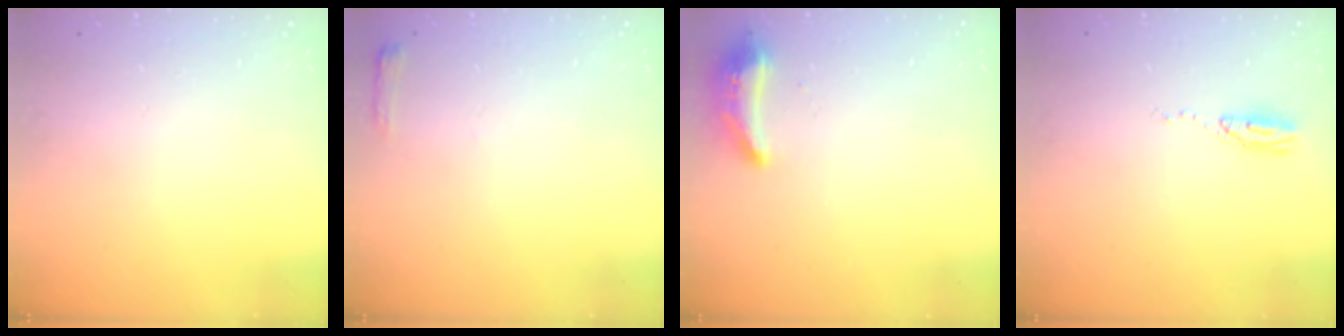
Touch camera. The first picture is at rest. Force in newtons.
{"total": 3.8, "press": 3.7, "slide": 0.5}
{"total": 9.2, "press": 9.2, "slide": 0.7}
{"total": 4.4, "press": 4.1, "slide": 1.6}